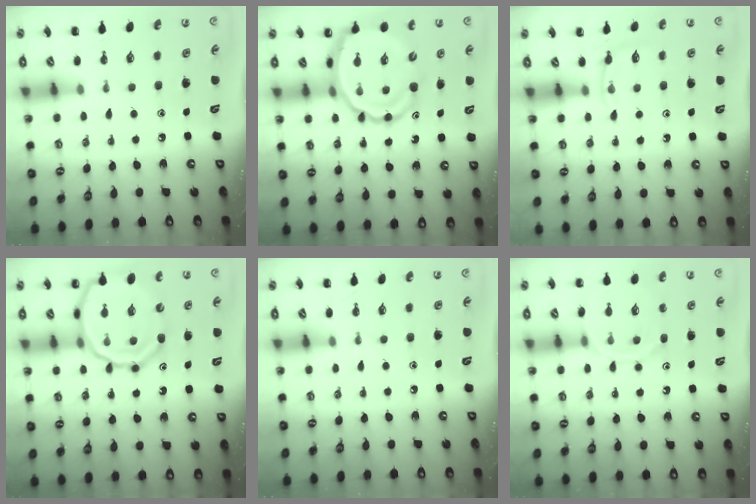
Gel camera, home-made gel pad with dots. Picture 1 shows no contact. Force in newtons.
{"total": 12.8, "press": 12.2, "slide": 3.7}
{"total": 4.2, "press": 3.9, "slide": 1.4}
{"total": 18.2, "press": 18.0, "slide": 2.8}
{"total": 0.0}
{"total": 10.1, "press": 10.1, "slide": 1.2}